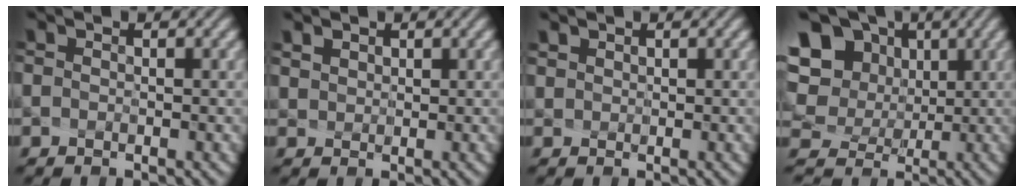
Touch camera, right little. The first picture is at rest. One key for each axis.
{"total": 2.2, "fx": 1.8, "fy": 1.2, "fz": 0.7, "tx": -0.025, "ty": 0.013, "tz": 0.029}
{"total": 1.5, "fx": 1.2, "fy": 0.8, "fz": 0.3, "tx": 0.000, "ty": 0.014, "tz": 0.016}
{"total": 10.8, "fx": 3.6, "fy": 8.9, "fz": 4.9, "tx": -0.136, "ty": 0.036, "tz": 0.054}